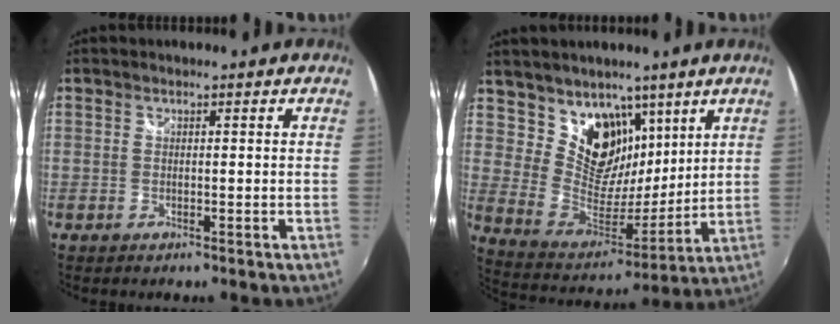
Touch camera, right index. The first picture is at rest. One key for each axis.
{"total": 14.2, "fx": 8.6, "fy": 9.8, "fz": 5.5, "tx": -0.104, "ty": -0.015, "tz": 0.166}